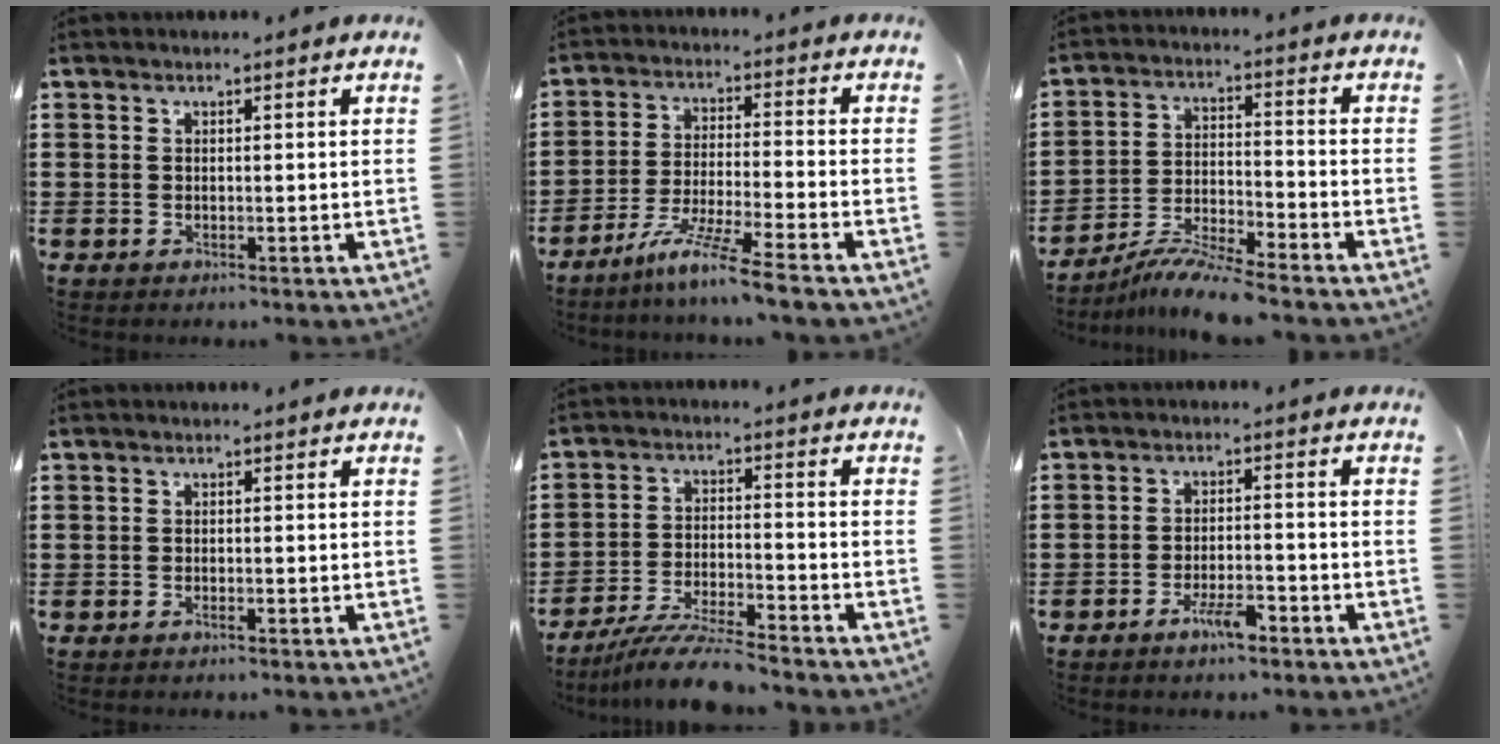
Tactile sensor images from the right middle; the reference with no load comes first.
{"total": 8.1, "force": [-6.7, -0.9, 4.5], "torque": [-0.090, -0.018, -0.130]}
{"total": 7.4, "force": [-7.0, -0.1, 2.5], "torque": [-0.047, -0.004, -0.133]}
{"total": 0.6, "force": [-0.4, 0.1, 0.4], "torque": [-0.010, -0.003, -0.007]}
{"total": 7.9, "force": [-7.2, 0.2, 3.1], "torque": [-0.068, -0.006, -0.140]}
{"total": 4.2, "force": [-2.9, 1.0, 2.8], "torque": [-0.059, 0.003, -0.058]}